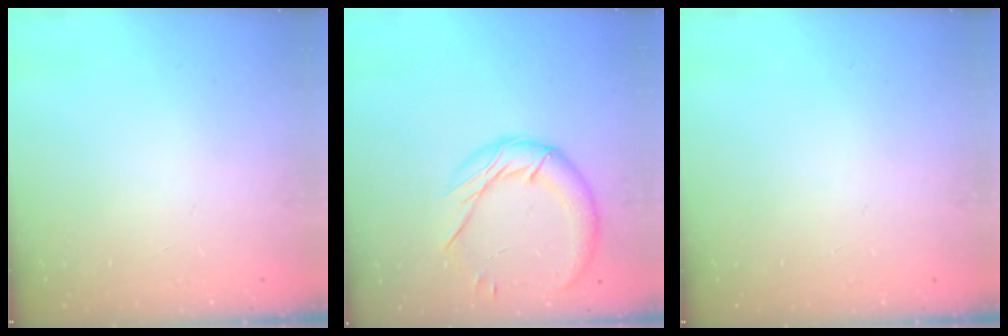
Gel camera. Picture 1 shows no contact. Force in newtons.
{"total": 14.4, "press": 14.4, "slide": 1.1}
{"total": 0.0}